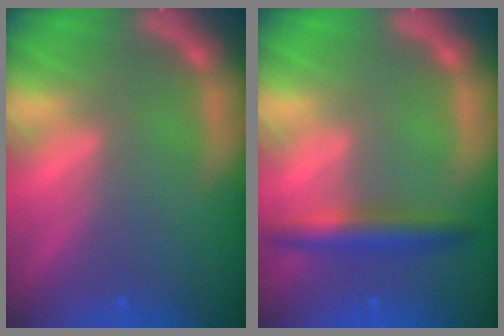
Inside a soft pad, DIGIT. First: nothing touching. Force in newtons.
{"total": 3.5}